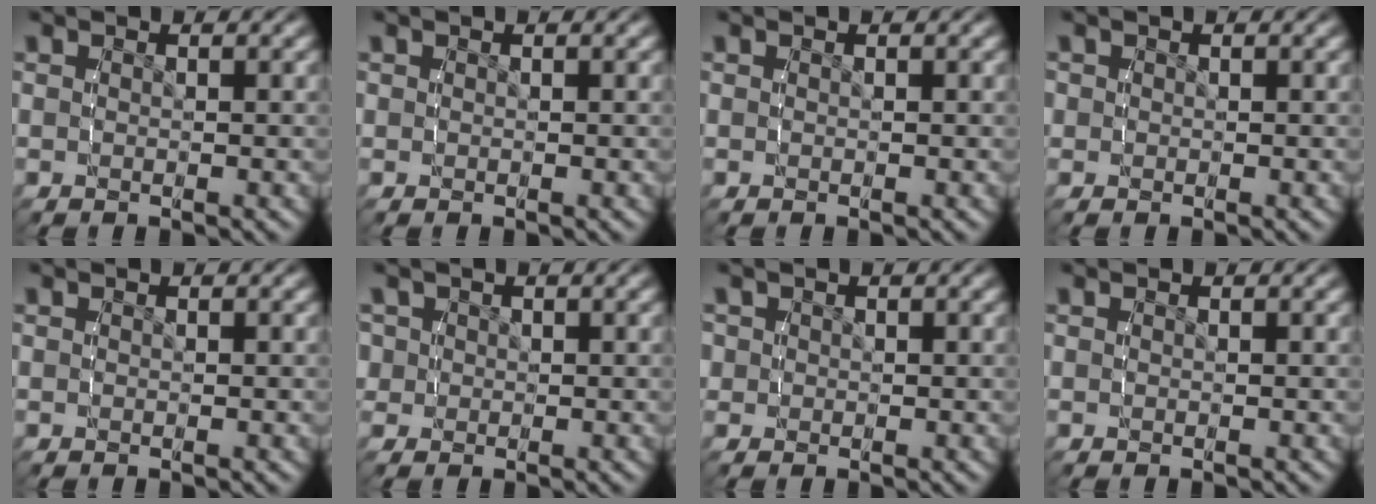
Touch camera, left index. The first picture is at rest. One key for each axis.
{"total": 0.0}
{"total": 0.0}
{"total": 0.8, "fx": 0.1, "fy": 0.8, "fz": -0.1, "tx": -0.003, "ty": -0.001, "tz": -0.001}
{"total": 0.0}
{"total": 2.7, "fx": 0.4, "fy": 2.6, "fz": 0.7, "tx": -0.030, "ty": -0.002, "tz": 0.000}
{"total": 1.7, "fx": 0.3, "fy": 1.7, "fz": 0.2, "tx": -0.017, "ty": -0.002, "tz": 0.000}
{"total": 0.0}